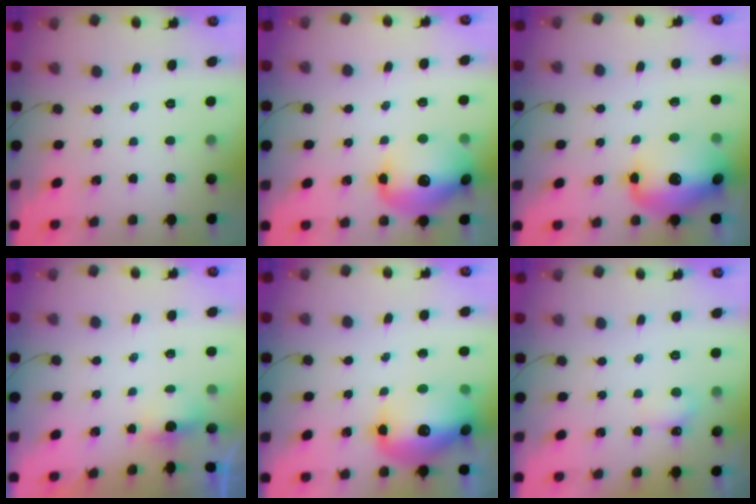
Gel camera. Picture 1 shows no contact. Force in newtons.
{"total": 16.1, "press": 15.8, "slide": 2.9}
{"total": 15.7, "press": 15.2, "slide": 4.0}
{"total": 2.7, "press": 2.6, "slide": 0.7}
{"total": 16.3, "press": 15.8, "slide": 3.9}
{"total": 4.2, "press": 4.1, "slide": 1.2}